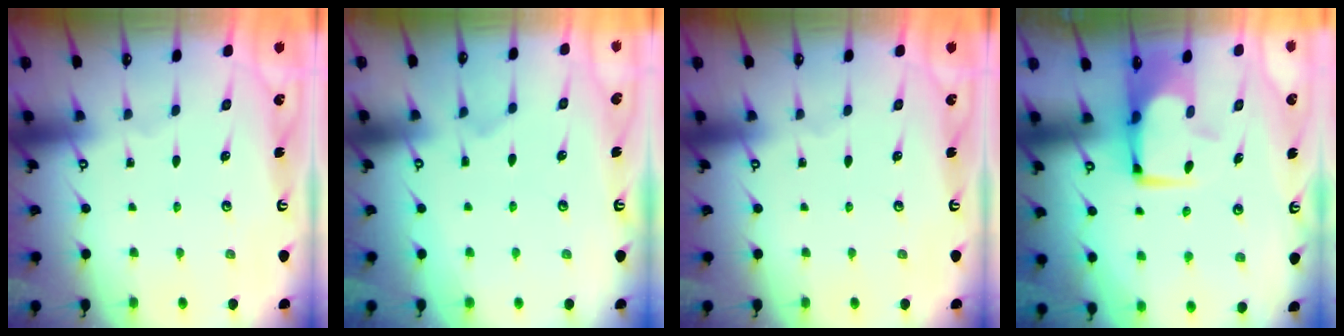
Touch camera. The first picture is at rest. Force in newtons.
{"total": 2.9, "press": 2.6, "slide": 1.3}
{"total": 0.0}
{"total": 0.7, "press": 0.5, "slide": 0.4}